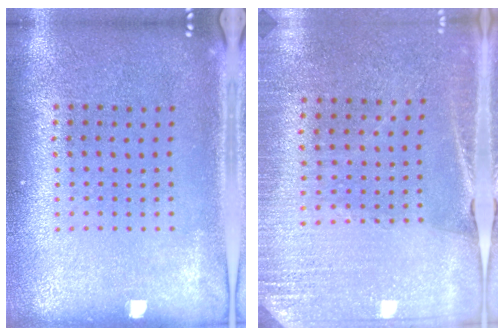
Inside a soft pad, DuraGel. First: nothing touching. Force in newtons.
{"total": 2.6, "press": 2.5, "slide": 0.6}